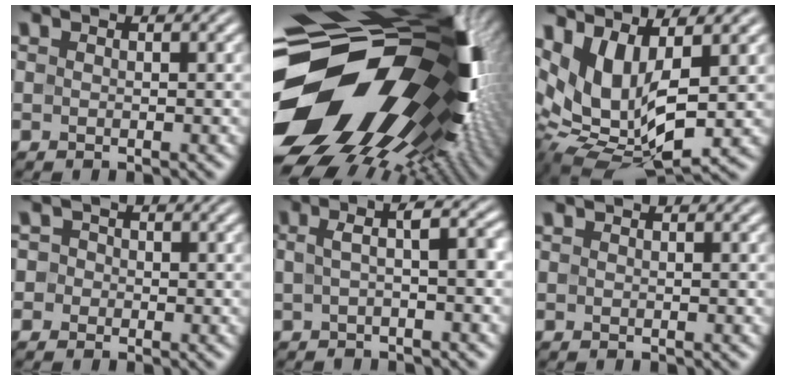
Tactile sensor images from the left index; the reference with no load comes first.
{"total": 21.3, "force": [-2.3, 14.0, 16.0], "torque": [-0.298, -0.043, -0.022]}
{"total": 9.4, "force": [2.8, 4.4, 7.8], "torque": [-0.166, -0.010, 0.058]}
{"total": 2.1, "force": [0.1, 2.0, 0.6], "torque": [0.018, 0.015, -0.022]}
{"total": 3.8, "force": [0.1, 1.0, 3.7], "torque": [-0.060, 0.013, -0.003]}
{"total": 0.0}